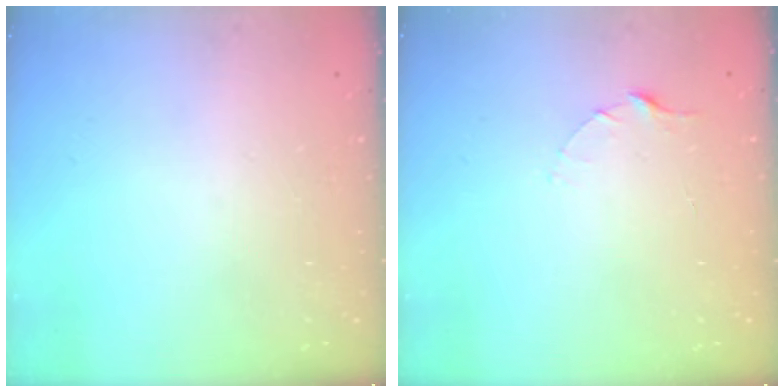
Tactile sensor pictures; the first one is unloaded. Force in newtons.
{"total": 2.5, "press": 2.5, "slide": 0.3}